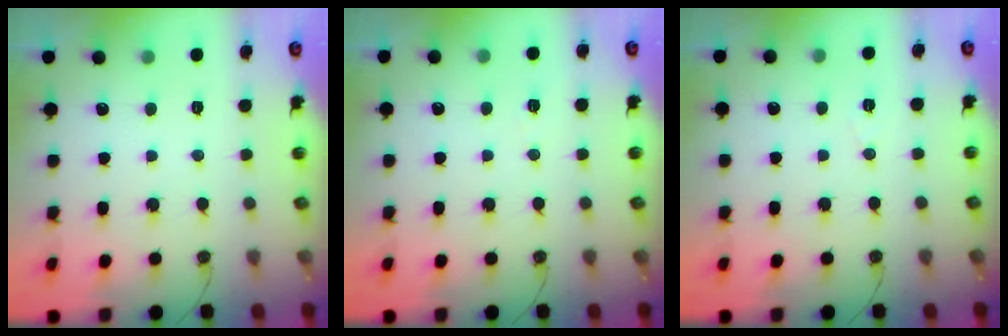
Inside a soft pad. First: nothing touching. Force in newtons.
{"total": 2.3, "press": 1.3, "slide": 1.9}
{"total": 5.3, "press": 3.0, "slide": 4.4}